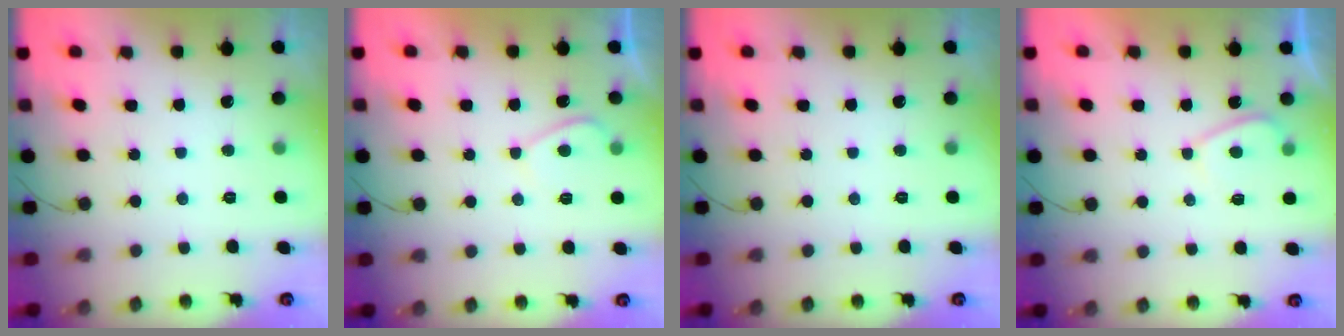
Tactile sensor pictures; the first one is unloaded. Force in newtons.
{"total": 2.7, "press": 2.7, "slide": 0.4}
{"total": 0.0}
{"total": 2.8, "press": 2.7, "slide": 0.7}